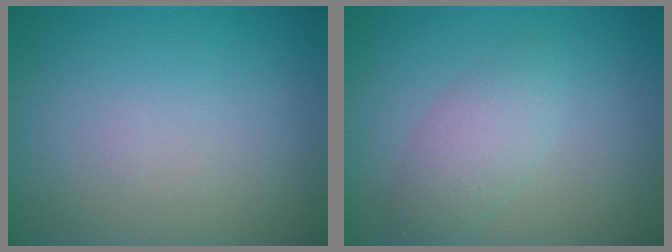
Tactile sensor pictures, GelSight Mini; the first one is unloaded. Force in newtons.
{"total": 2.7, "press": 2.7, "slide": 0.1}